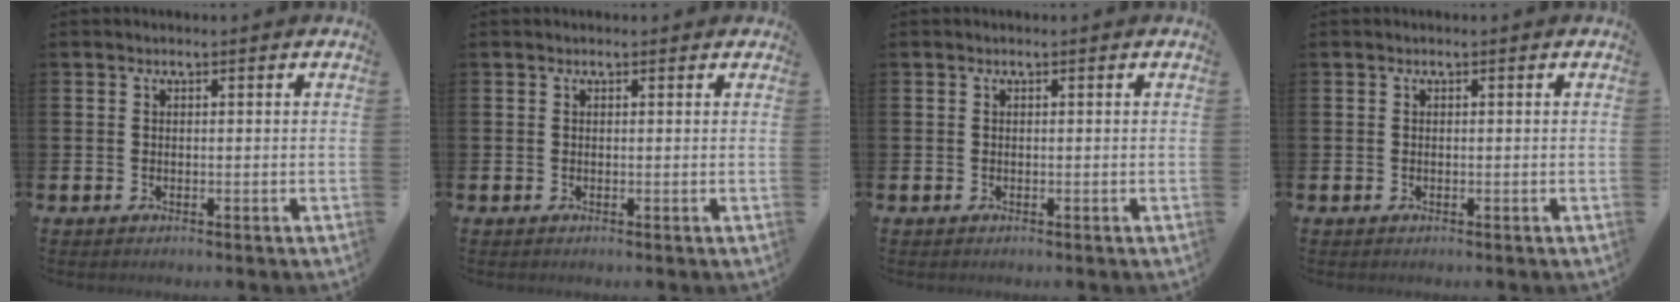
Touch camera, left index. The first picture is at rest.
{"total": 0.0}
{"total": 0.0}
{"total": 0.0}